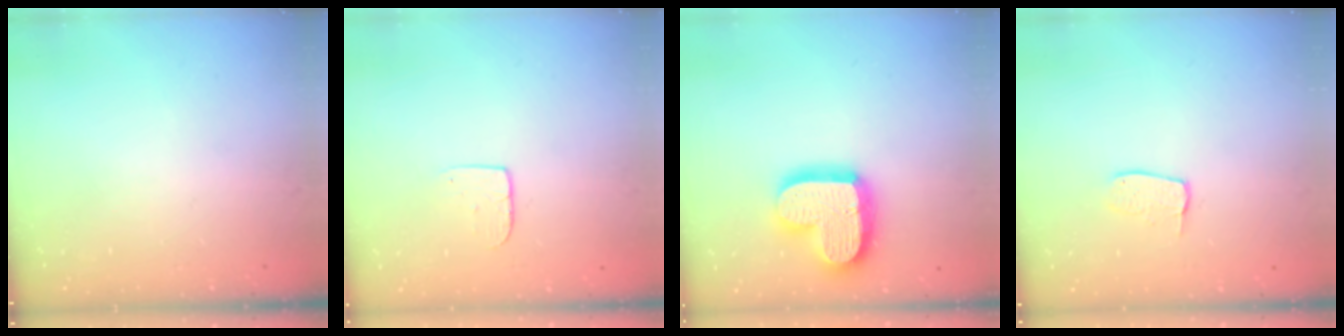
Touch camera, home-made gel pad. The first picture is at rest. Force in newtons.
{"total": 5.0, "press": 5.0, "slide": 0.4}
{"total": 17.8, "press": 17.8, "slide": 1.3}
{"total": 5.2, "press": 5.2, "slide": 0.3}